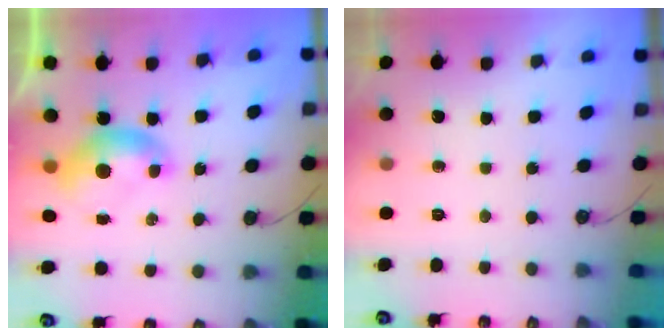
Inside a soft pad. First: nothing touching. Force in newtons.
{"total": 0.0}